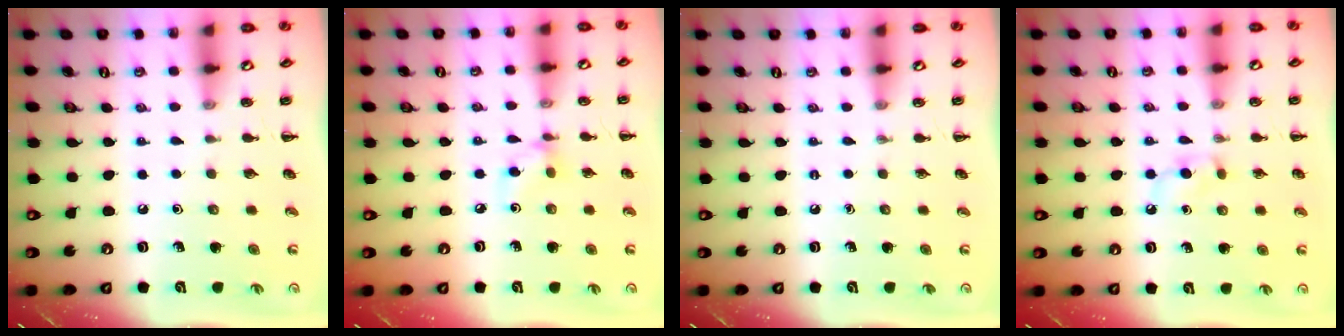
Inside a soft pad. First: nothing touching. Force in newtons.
{"total": 4.5, "press": 4.4, "slide": 0.8}
{"total": 0.0}
{"total": 3.5, "press": 3.1, "slide": 1.6}